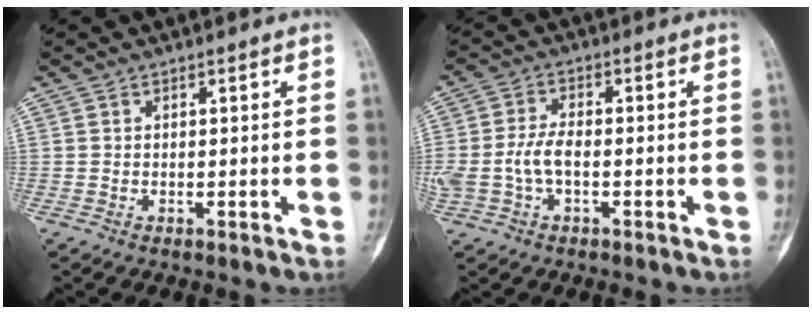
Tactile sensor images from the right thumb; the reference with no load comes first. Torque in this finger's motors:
{"motor_torque": [0.64, 0.69, 0.83, -0.16, 0.23]}